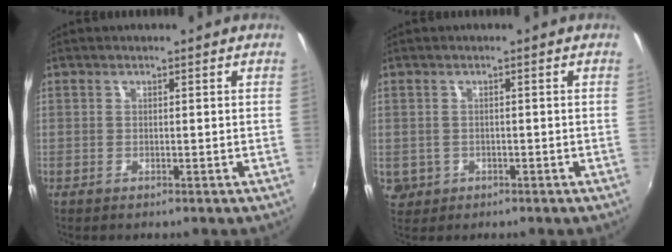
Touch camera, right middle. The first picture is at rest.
{"total": 3.9, "force": [-0.6, 3.6, 1.3], "torque": [-0.033, -0.003, -0.001]}